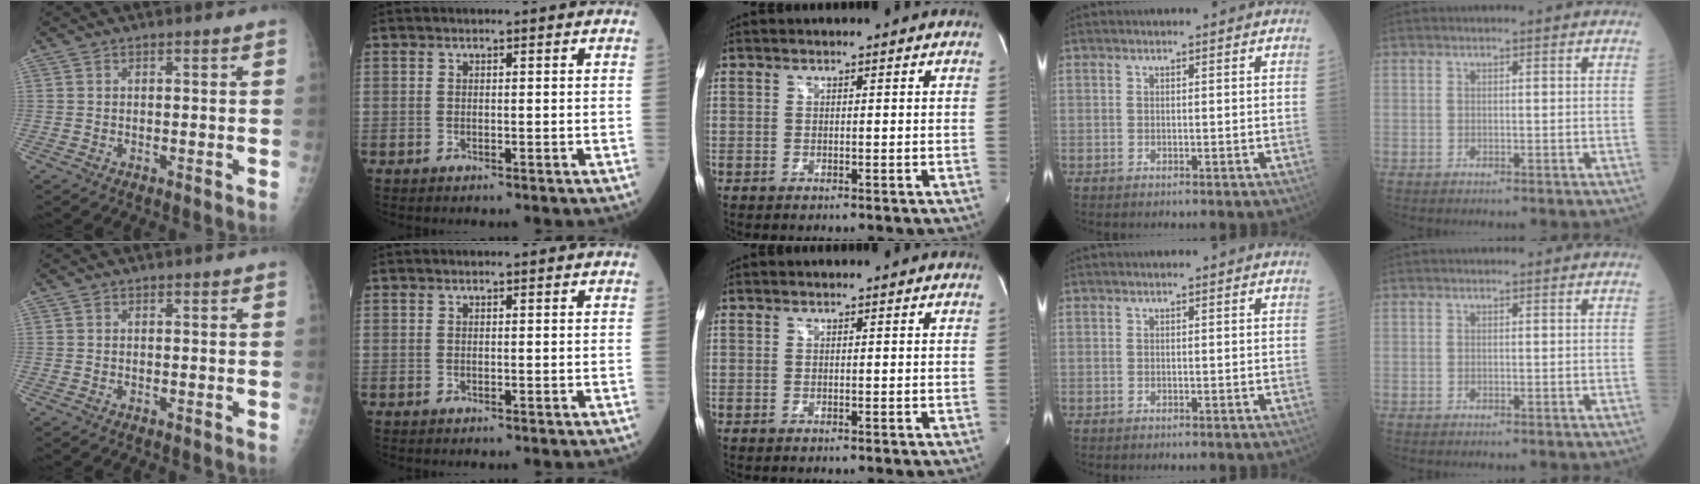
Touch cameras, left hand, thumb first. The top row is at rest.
{}